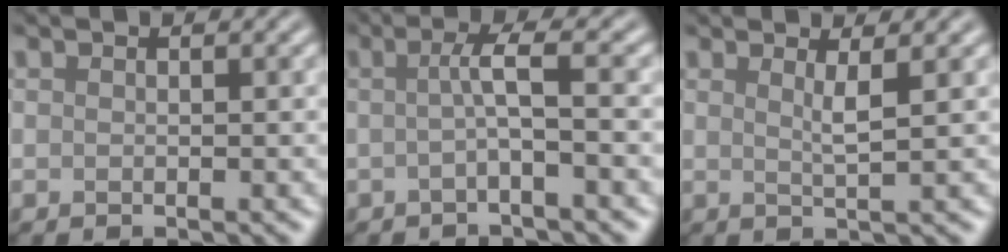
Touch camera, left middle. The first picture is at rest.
{"total": 2.9, "force": [-0.2, 0.4, 2.8], "torque": [-0.052, -0.002, -0.009]}
{"total": 1.9, "force": [0.8, 0.4, 1.7], "torque": [-0.024, -0.003, 0.006]}